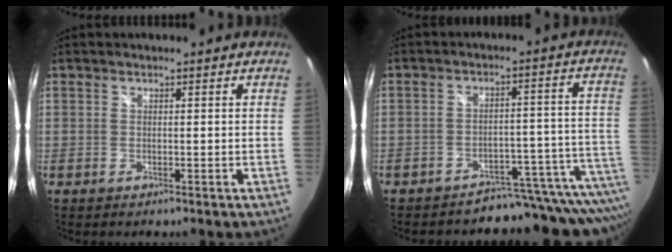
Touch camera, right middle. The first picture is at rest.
{"total": 16.1, "force": [-15.0, 4.0, 4.0], "torque": [-0.014, 0.022, -0.202]}